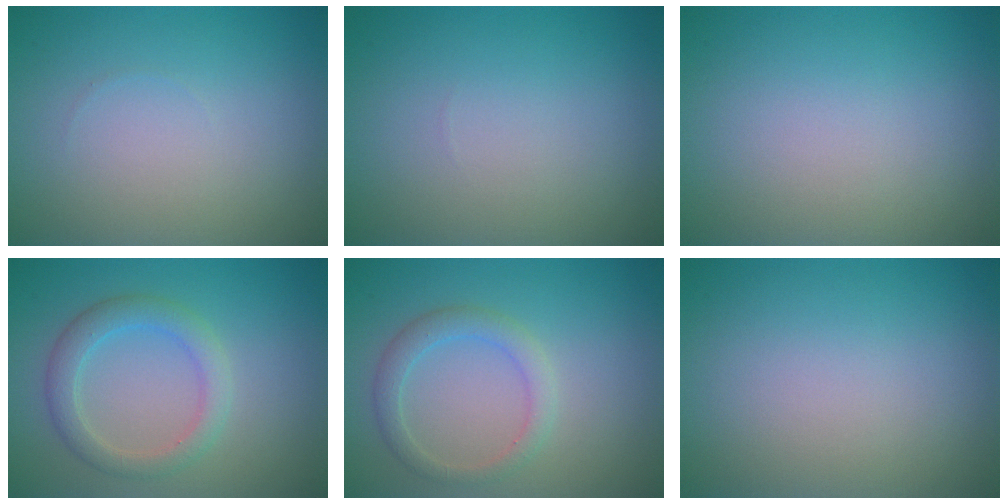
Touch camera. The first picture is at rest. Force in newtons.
{"total": 0.0}
{"total": 0.0}
{"total": 3.0, "press": 2.9, "slide": 0.3}
{"total": 2.2, "press": 2.2, "slide": 0.1}
{"total": 0.0}